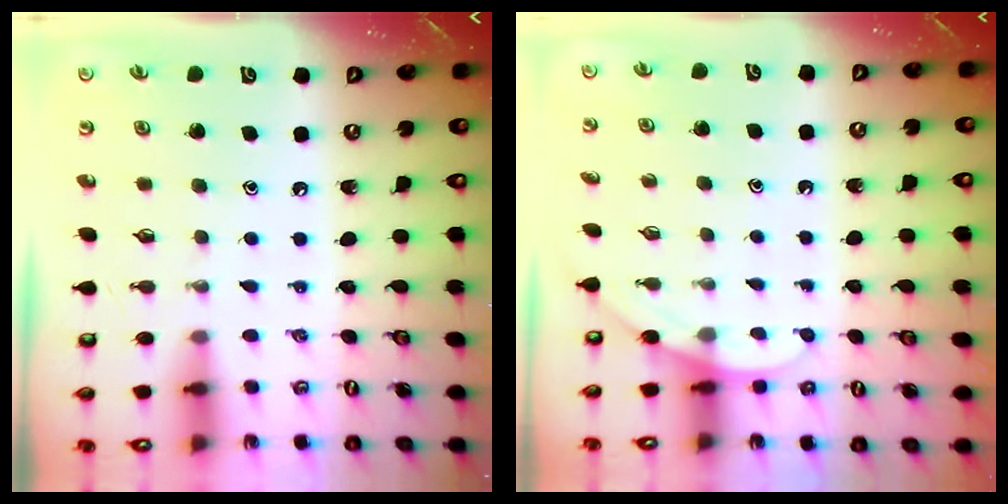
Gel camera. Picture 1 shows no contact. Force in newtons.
{"total": 3.2, "press": 3.2, "slide": 0.3}